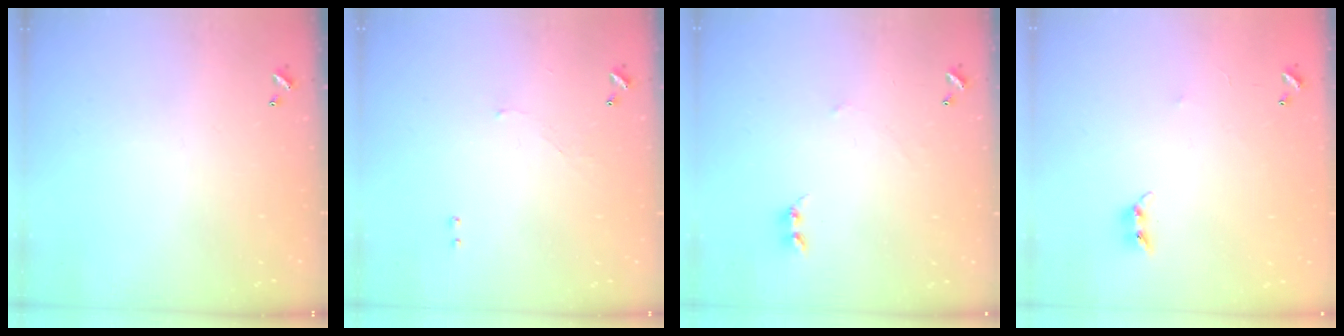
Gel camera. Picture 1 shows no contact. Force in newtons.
{"total": 1.3, "press": 1.2, "slide": 0.5}
{"total": 2.3, "press": 2.3, "slide": 0.3}
{"total": 6.2, "press": 6.2, "slide": 0.2}